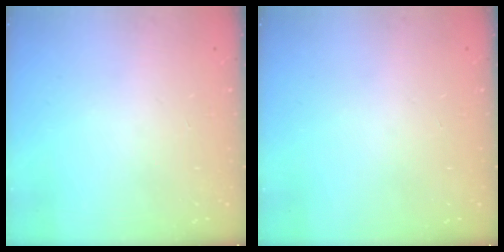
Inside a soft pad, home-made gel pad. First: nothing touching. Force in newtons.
{"total": 0.0}